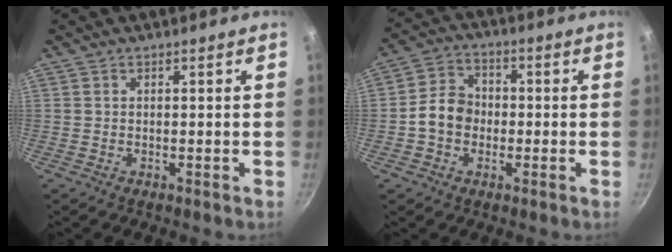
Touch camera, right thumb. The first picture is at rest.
{"total": 7.4, "force": [-1.2, 6.1, 4.1], "torque": [-0.041, 0.024, -0.034]}